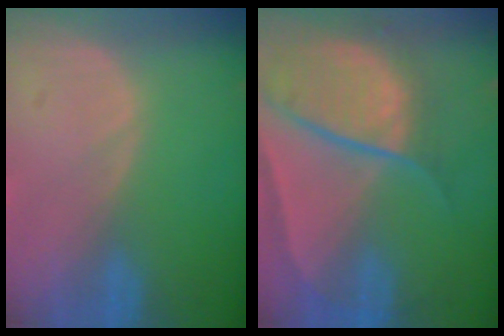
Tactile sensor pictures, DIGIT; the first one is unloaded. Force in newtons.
{"total": 10.7, "press": 8.9, "slide": 5.9}